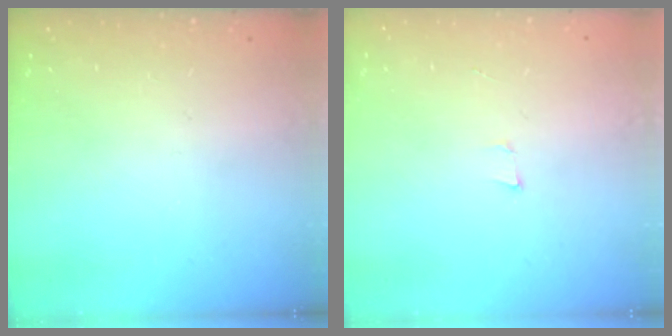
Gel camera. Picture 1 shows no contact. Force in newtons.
{"total": 3.5, "press": 2.3, "slide": 2.6}